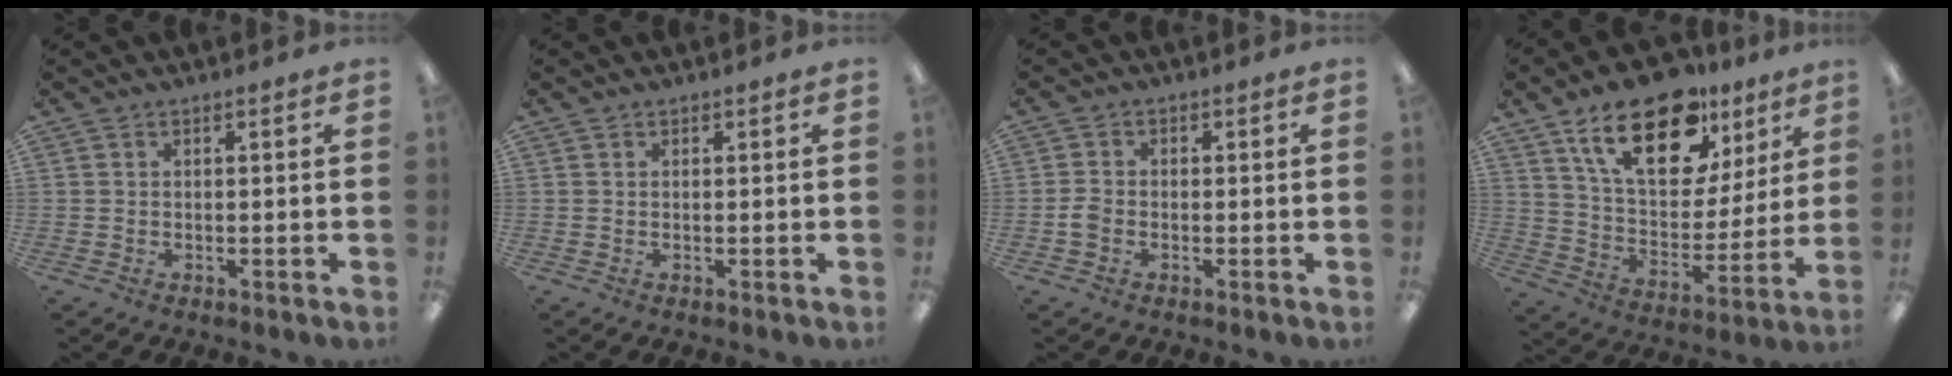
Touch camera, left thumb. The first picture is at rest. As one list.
[{"total": 0.0}, {"total": 2.5, "force": [-0.8, 1.9, 1.4], "torque": [-0.024, 0.005, -0.015]}, {"total": 22.0, "force": [14.0, 10.8, 13.1], "torque": [-0.217, -0.066, 0.242]}]